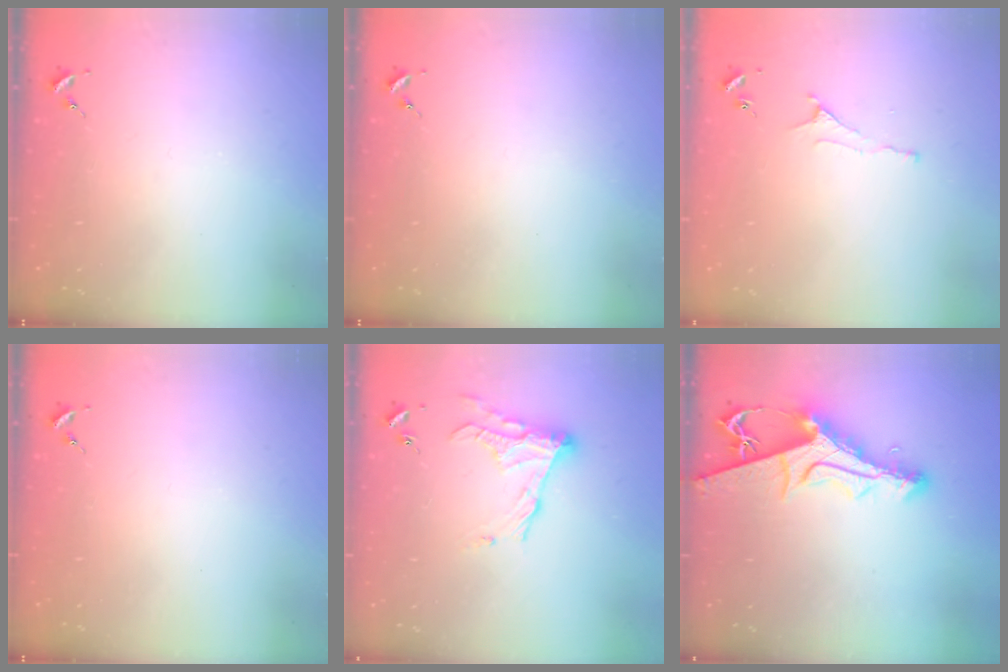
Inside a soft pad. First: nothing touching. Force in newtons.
{"total": 0.0}
{"total": 3.8, "press": 3.8, "slide": 0.8}
{"total": 0.0}
{"total": 12.1, "press": 12.1, "slide": 0.3}
{"total": 10.7, "press": 10.7, "slide": 1.1}